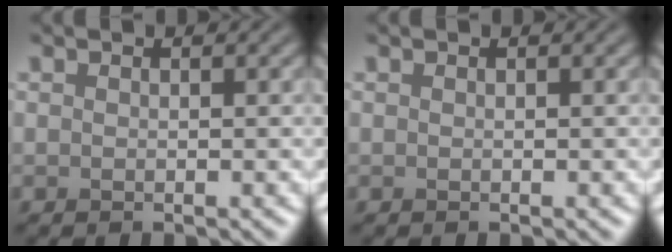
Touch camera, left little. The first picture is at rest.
{"total": 0.0}